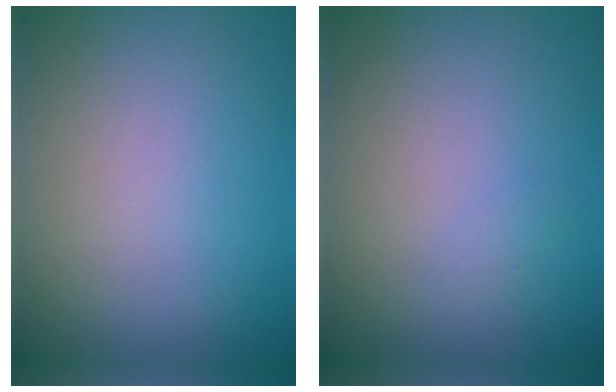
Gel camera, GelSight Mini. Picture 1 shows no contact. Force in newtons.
{"total": 0.5, "press": 0.5, "slide": 0.0}